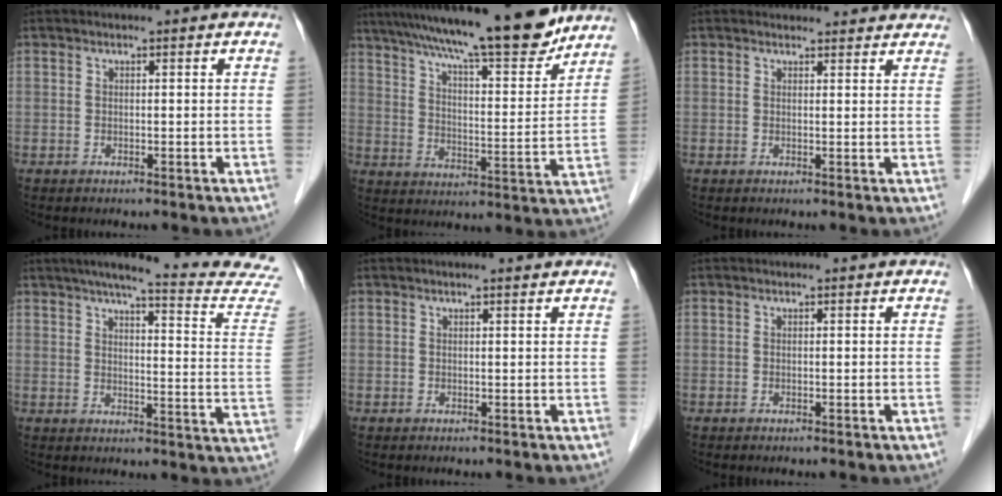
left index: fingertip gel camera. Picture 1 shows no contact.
{"total": 20.2, "force": [17.0, 1.8, 10.7], "torque": [-0.175, 0.006, 0.257]}
{"total": 6.8, "force": [6.4, 1.9, 0.9], "torque": [0.006, 0.014, 0.057]}
{"total": 21.0, "force": [18.9, 0.3, 9.2], "torque": [-0.116, -0.056, 0.217]}
{"total": 1.3, "force": [1.1, -0.1, 0.7], "torque": [-0.014, 0.009, 0.020]}
{"total": 0.0}